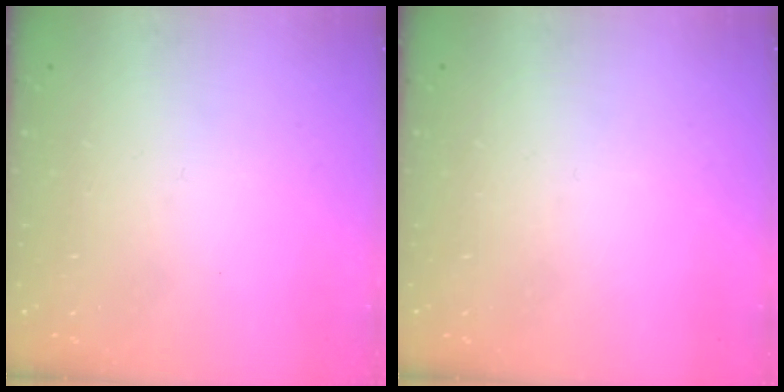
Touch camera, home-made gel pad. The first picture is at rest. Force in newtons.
{"total": 0.0}